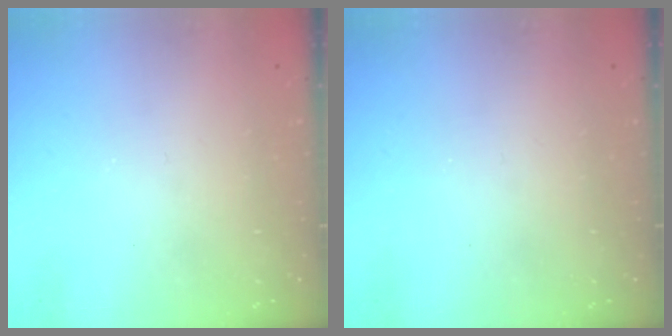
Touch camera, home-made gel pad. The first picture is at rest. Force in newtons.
{"total": 0.0}